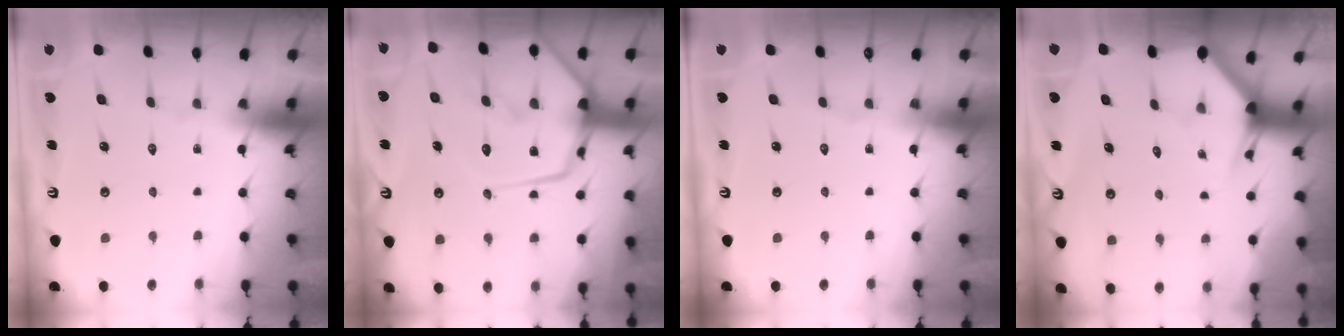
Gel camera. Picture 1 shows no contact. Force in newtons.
{"total": 19.7, "press": 19.7, "slide": 1.7}
{"total": 0.0}
{"total": 2.6, "press": 2.6, "slide": 0.1}